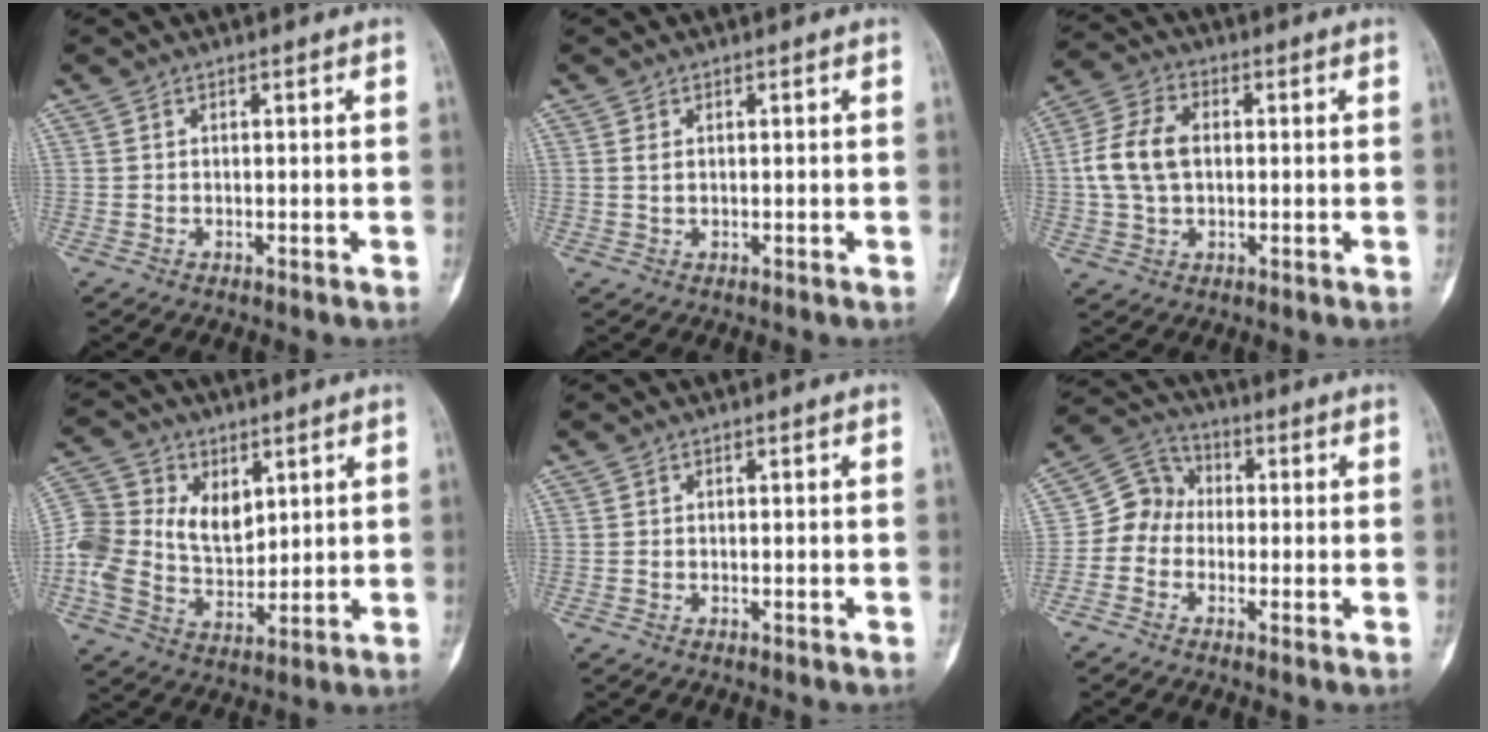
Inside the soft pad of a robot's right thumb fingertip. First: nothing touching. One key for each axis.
{"total": 1.2, "fx": 0.4, "fy": 0.7, "fz": 0.9, "tx": -0.021, "ty": 0.002, "tz": 0.013}
{"total": 9.4, "fx": 0.4, "fy": 6.3, "fz": 7.0, "tx": -0.144, "ty": 0.019, "tz": 0.005}
{"total": 14.8, "fx": 3.3, "fy": 11.2, "fz": 9.2, "tx": -0.167, "ty": -0.003, "tz": 0.062}
{"total": 0.0}
{"total": 6.9, "fx": -1.0, "fy": 6.0, "fz": 3.1, "tx": -0.032, "ty": 0.028, "tz": -0.040}